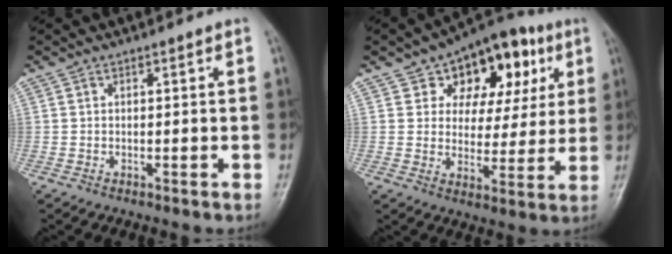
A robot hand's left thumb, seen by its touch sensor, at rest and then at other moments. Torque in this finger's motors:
{"motor_torque": [0.14, 0.16, 0.09, -0.13, 0.14]}